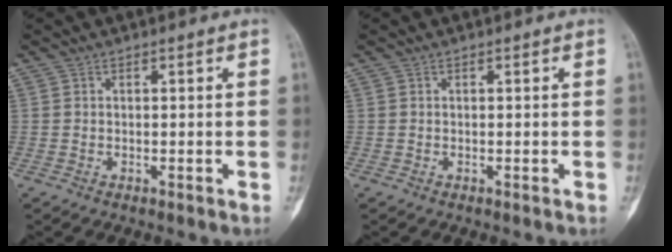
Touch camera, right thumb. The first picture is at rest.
{"total": 0.0}